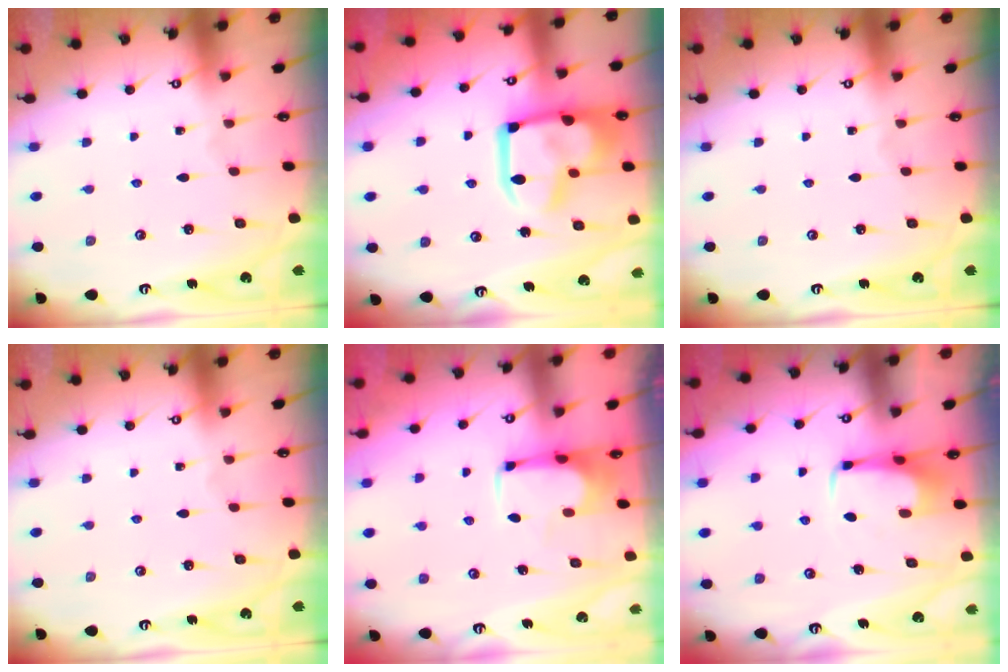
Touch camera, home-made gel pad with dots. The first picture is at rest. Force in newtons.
{"total": 18.7, "press": 18.6, "slide": 2.1}
{"total": 0.0}
{"total": 0.0}
{"total": 0.0}
{"total": 3.6, "press": 3.6, "slide": 0.3}